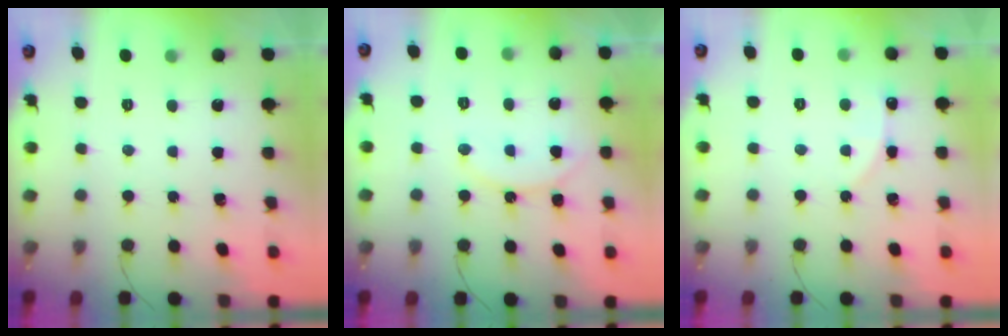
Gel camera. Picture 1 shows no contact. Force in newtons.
{"total": 11.2, "press": 11.1, "slide": 1.3}
{"total": 2.7, "press": 2.7, "slide": 0.4}